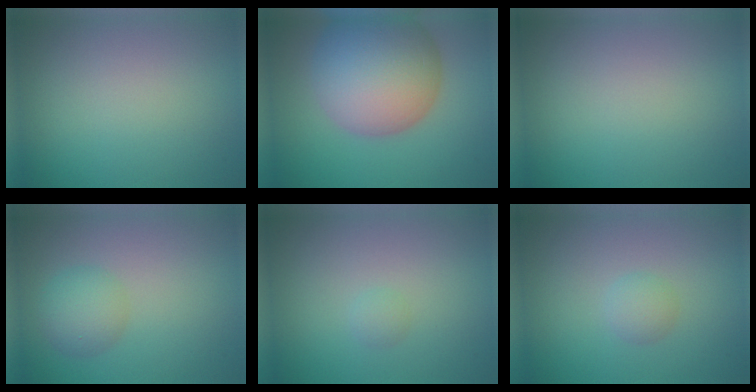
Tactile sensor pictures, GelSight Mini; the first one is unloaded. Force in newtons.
{"total": 12.3, "press": 12.3, "slide": 1.0}
{"total": 0.0}
{"total": 2.8, "press": 2.8, "slide": 0.0}
{"total": 0.7, "press": 0.7, "slide": 0.1}
{"total": 1.4, "press": 1.4, "slide": 0.0}